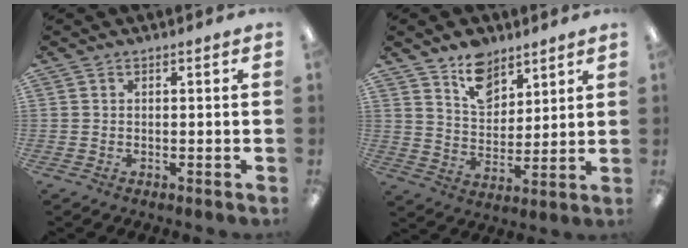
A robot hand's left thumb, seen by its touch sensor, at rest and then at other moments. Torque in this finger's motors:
{"motor_torque": [-0.04, -0.06, 0.10, -0.33, 0.08]}